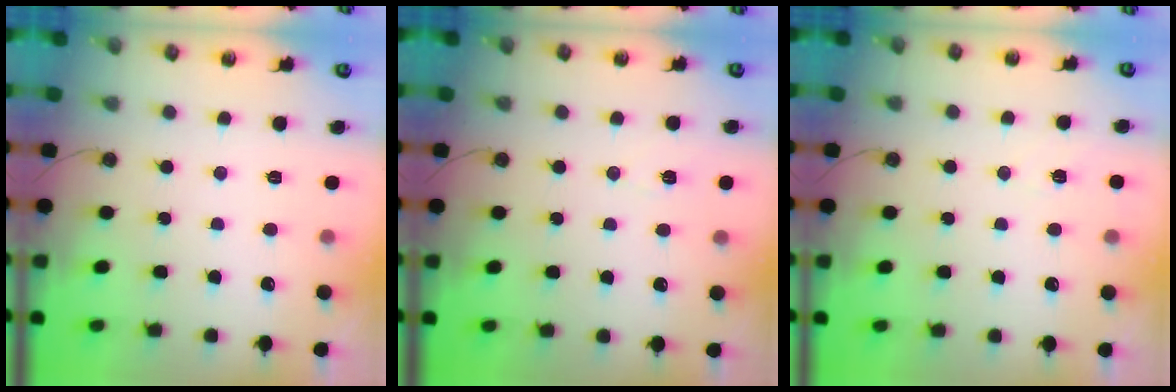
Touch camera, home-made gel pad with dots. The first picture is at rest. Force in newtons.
{"total": 3.3, "press": 2.4, "slide": 2.3}
{"total": 5.0, "press": 4.9, "slide": 0.9}